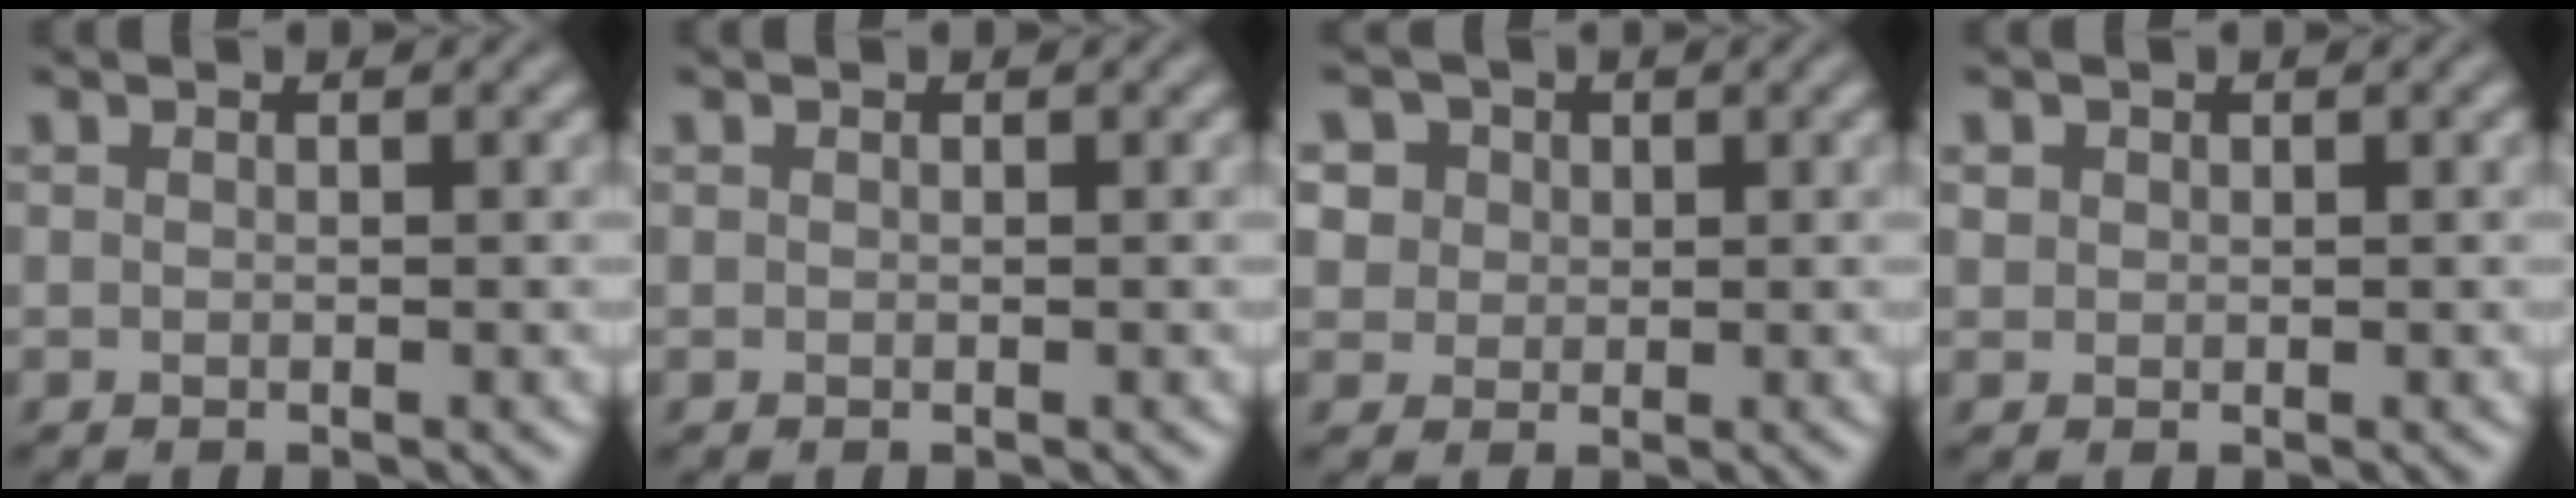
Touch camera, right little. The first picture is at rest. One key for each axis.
{"total": 0.0}
{"total": 4.8, "fx": 2.3, "fy": 3.8, "fz": 1.8, "tx": -0.041, "ty": 0.013, "tz": 0.033}
{"total": 0.6, "fx": 0.2, "fy": 0.6, "fz": 0.1, "tx": 0.001, "ty": -0.001, "tz": 0.005}